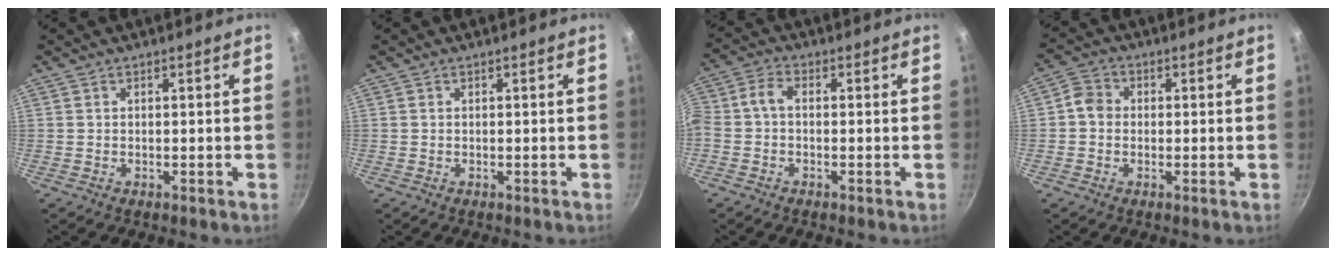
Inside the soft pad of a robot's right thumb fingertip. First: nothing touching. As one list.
[{"total": 0.0}, {"total": 4.3, "force": [-0.9, 2.8, 3.2], "torque": [-0.076, 0.025, -0.032]}, {"total": 4.1, "force": [-0.1, 3.7, 1.9], "torque": [-0.021, 0.011, -0.017]}]